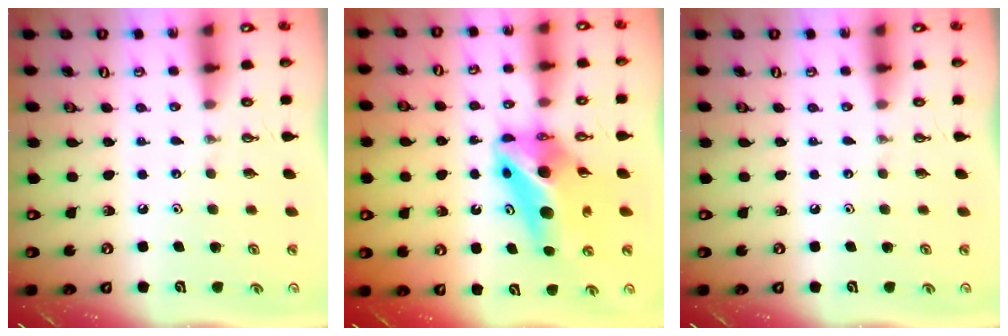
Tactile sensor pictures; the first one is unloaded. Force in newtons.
{"total": 13.2, "press": 13.1, "slide": 1.1}
{"total": 0.0}